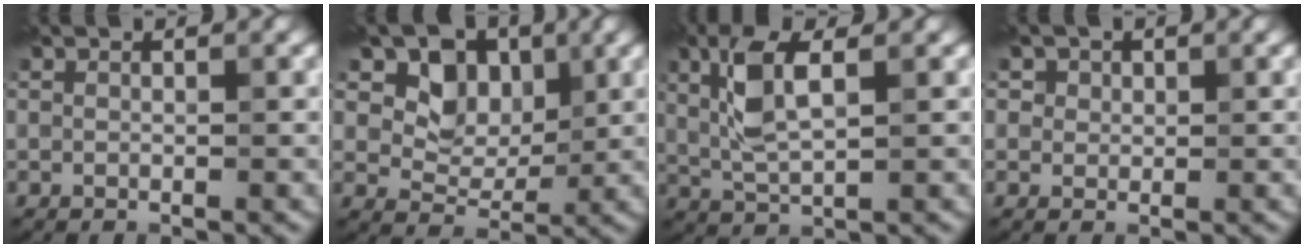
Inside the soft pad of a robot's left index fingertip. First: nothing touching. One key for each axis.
{"total": 4.9, "fx": 1.9, "fy": 3.9, "fz": 2.3, "tx": -0.040, "ty": -0.012, "tz": 0.024}
{"total": 4.5, "fx": 1.3, "fy": 1.4, "fz": 4.1, "tx": -0.095, "ty": 0.005, "tz": 0.028}
{"total": 1.8, "fx": 1.0, "fy": 1.4, "fz": 0.4, "tx": 0.001, "ty": 0.009, "tz": 0.009}